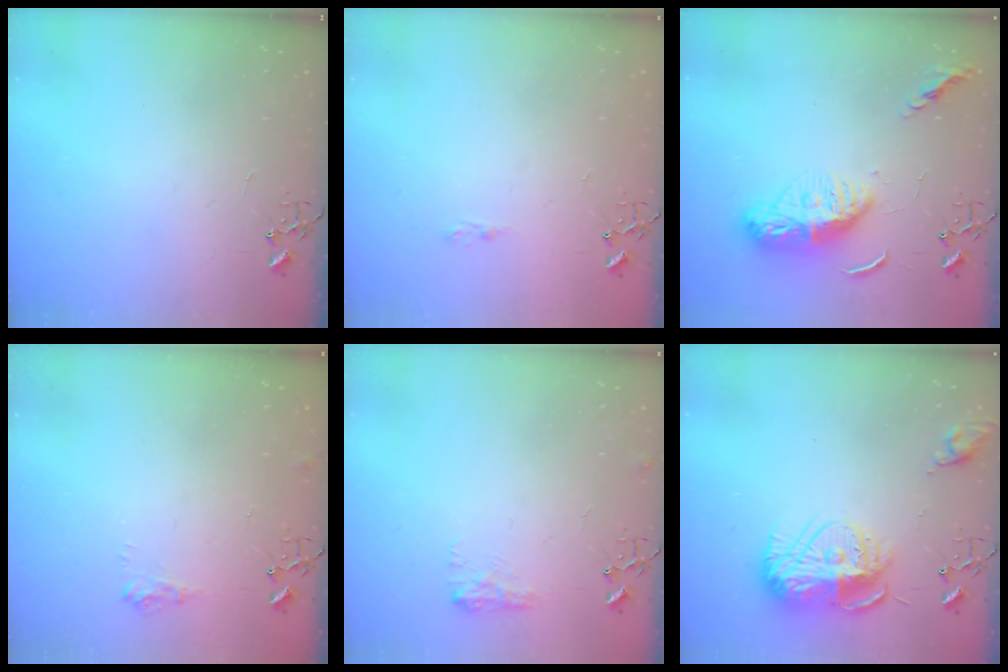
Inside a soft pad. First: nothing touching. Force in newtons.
{"total": 5.3, "press": 5.3, "slide": 0.6}
{"total": 12.5, "press": 12.5, "slide": 1.1}
{"total": 6.4, "press": 6.3, "slide": 0.8}
{"total": 7.9, "press": 7.9, "slide": 0.1}
{"total": 15.7, "press": 15.7, "slide": 1.4}